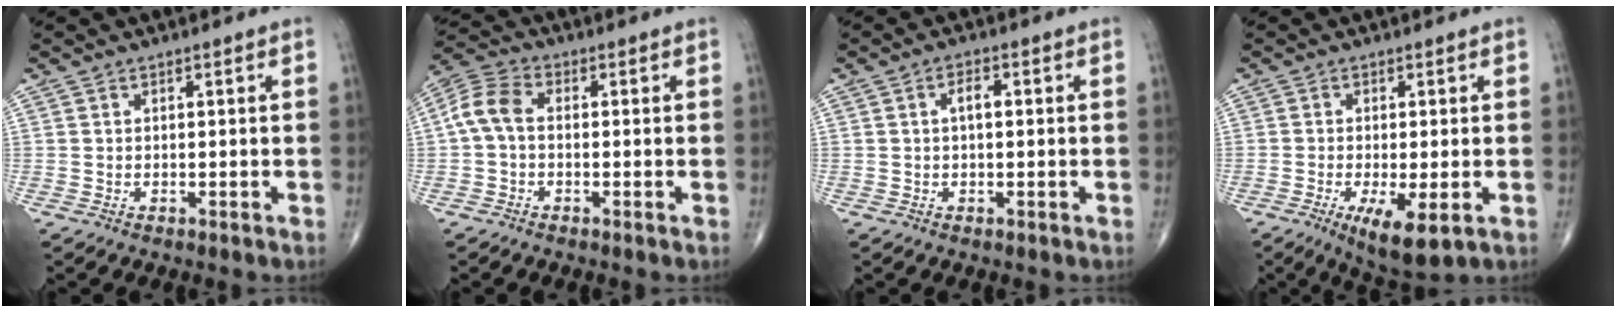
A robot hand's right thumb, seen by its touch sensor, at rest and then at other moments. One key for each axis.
{"total": 6.4, "fx": -0.2, "fy": 4.1, "fz": 4.9, "tx": -0.102, "ty": 0.021, "tz": -0.016}
{"total": 2.7, "fx": 0.3, "fy": 1.3, "fz": 2.3, "tx": -0.038, "ty": 0.008, "tz": 0.002}
{"total": 7.8, "fx": -2.8, "fy": 2.2, "fz": 7.0, "tx": -0.117, "ty": -0.019, "tz": -0.041}